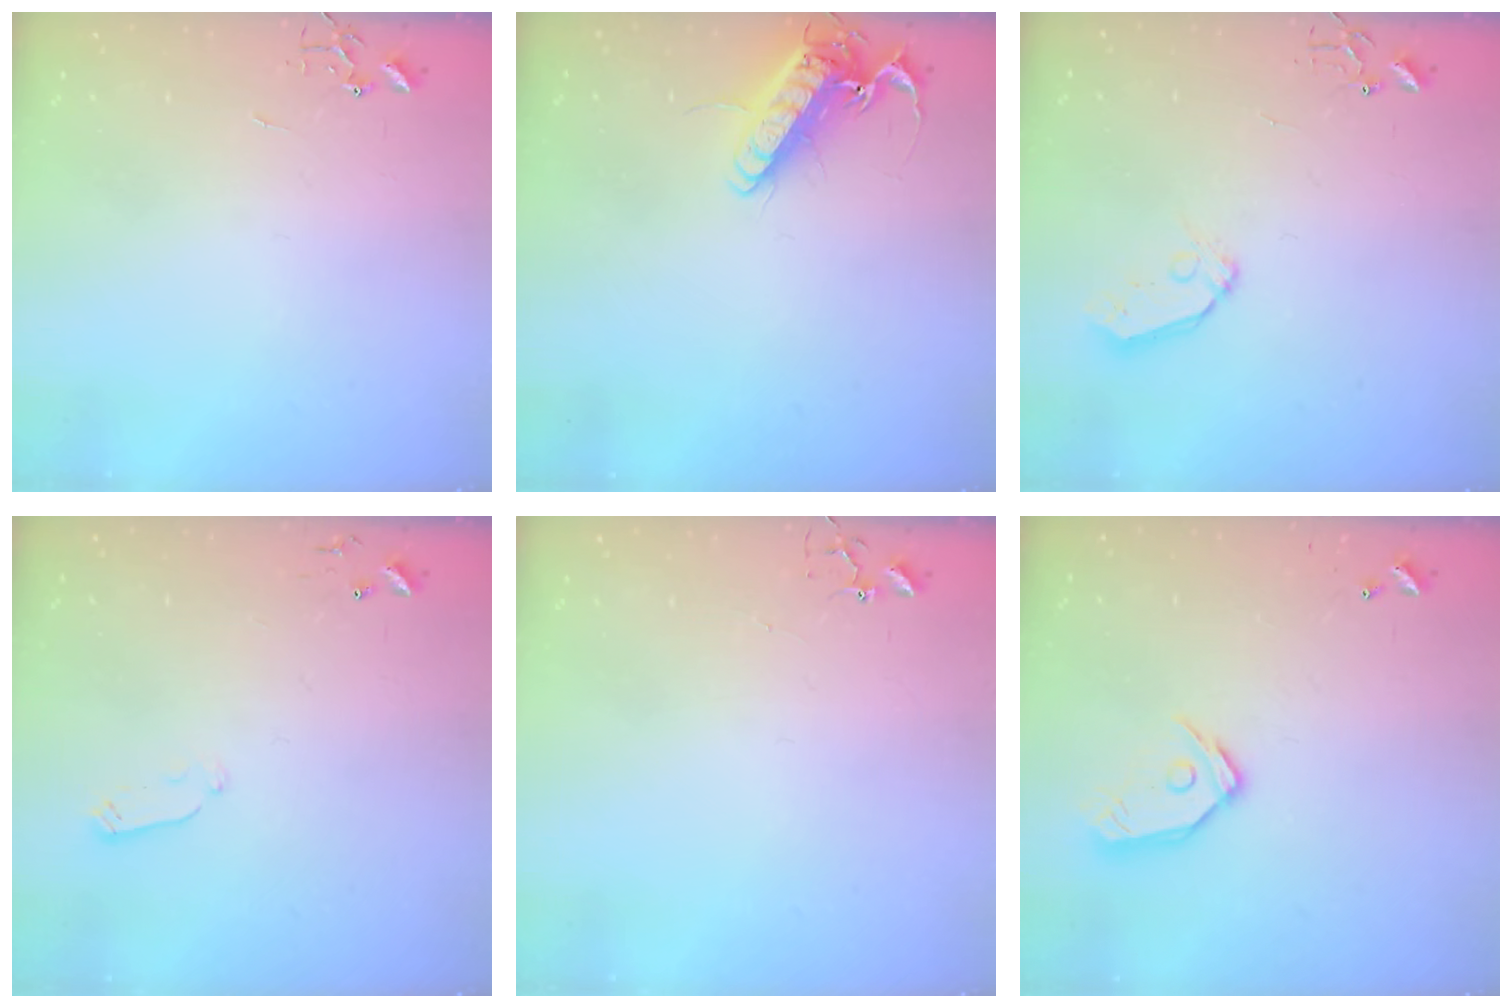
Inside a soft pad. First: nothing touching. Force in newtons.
{"total": 14.8, "press": 14.6, "slide": 2.4}
{"total": 6.9, "press": 6.9, "slide": 0.5}
{"total": 2.9, "press": 2.9, "slide": 0.4}
{"total": 3.9, "press": 3.8, "slide": 0.2}
{"total": 11.6, "press": 11.5, "slide": 1.2}